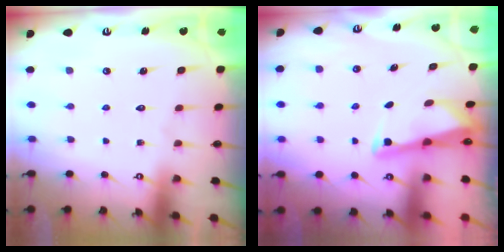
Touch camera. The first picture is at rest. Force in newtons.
{"total": 2.4, "press": 2.4, "slide": 0.2}